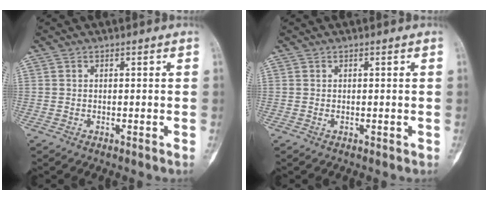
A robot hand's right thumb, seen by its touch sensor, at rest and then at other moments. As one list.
[{"total": 0.0}]